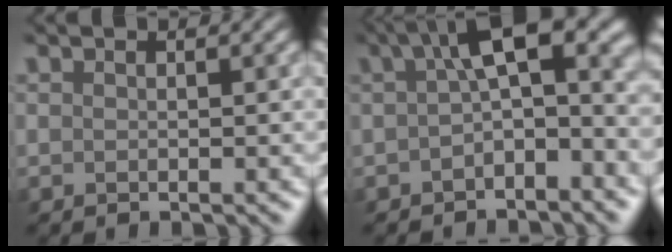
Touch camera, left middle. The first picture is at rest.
{"total": 7.0, "force": [0.4, 2.9, 6.4], "torque": [-0.084, 0.019, -0.002]}